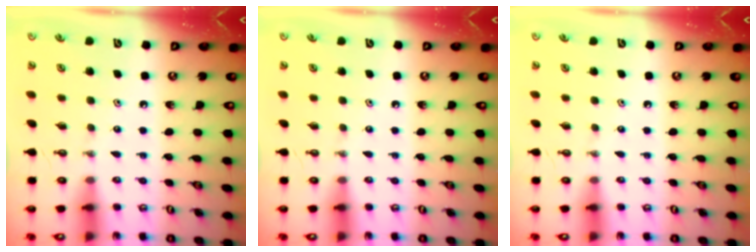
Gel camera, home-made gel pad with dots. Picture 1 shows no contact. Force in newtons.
{"total": 0.0}
{"total": 0.0}